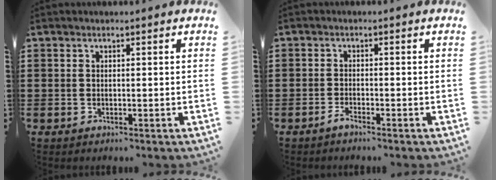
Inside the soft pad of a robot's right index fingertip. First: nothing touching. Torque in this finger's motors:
{"motor_torque": [-0.95, 1.19, -1.05, -0.21]}